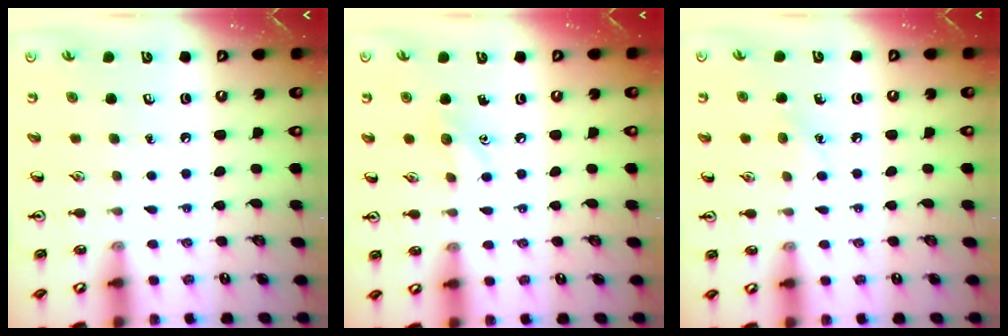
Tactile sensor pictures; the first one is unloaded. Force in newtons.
{"total": 5.7, "press": 5.4, "slide": 1.9}
{"total": 5.3, "press": 5.0, "slide": 1.6}